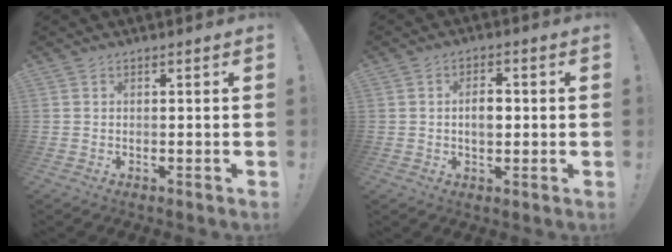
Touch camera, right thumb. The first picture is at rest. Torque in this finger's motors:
{"motor_torque": [-0.05, 0.19, -0.03, 0.39, 0.06]}